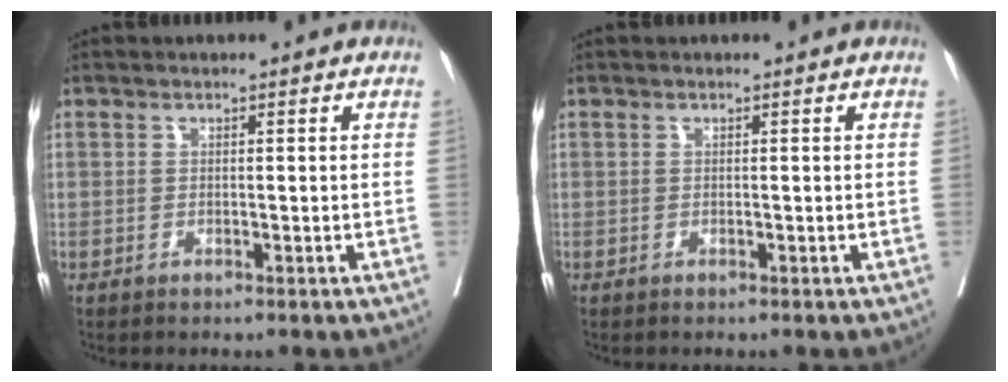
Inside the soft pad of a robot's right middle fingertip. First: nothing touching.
{"total": 0.0}